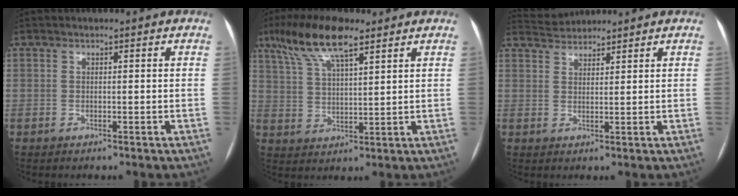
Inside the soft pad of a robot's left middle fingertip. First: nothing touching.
{"total": 10.4, "force": [6.9, 2.2, 7.4], "torque": [-0.152, 0.023, 0.130]}
{"total": 3.4, "force": [3.4, 0.2, -0.4], "torque": [-0.002, 0.020, 0.065]}